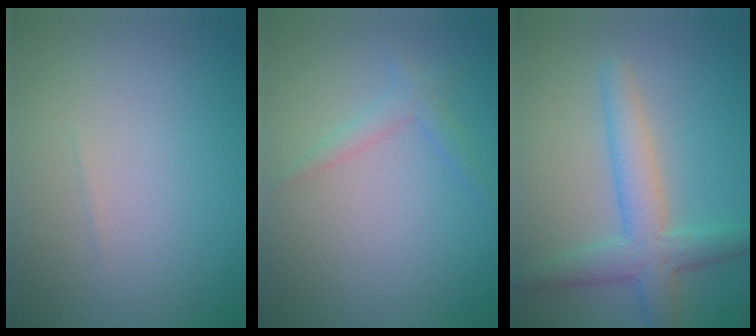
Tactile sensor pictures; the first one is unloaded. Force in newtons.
{"total": 1.4, "press": 1.4, "slide": 0.1}
{"total": 4.3, "press": 4.2, "slide": 0.2}